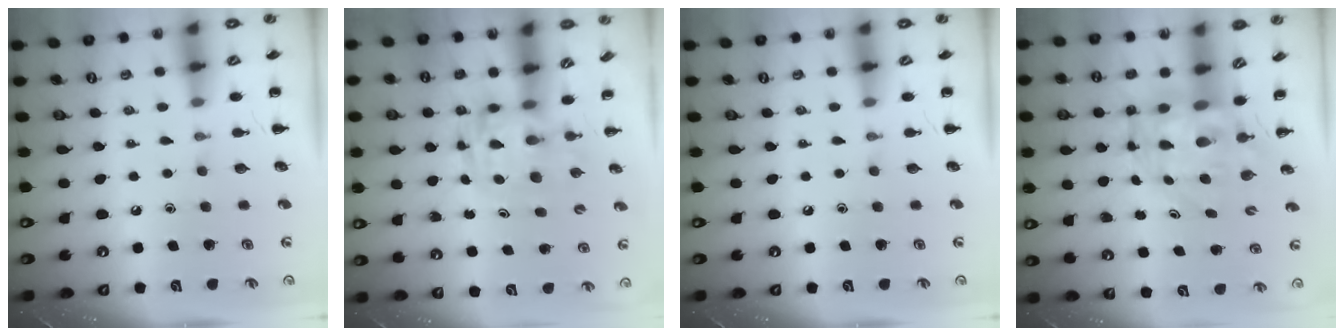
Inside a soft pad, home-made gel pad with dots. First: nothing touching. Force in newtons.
{"total": 2.8, "press": 2.8, "slide": 0.5}
{"total": 0.0}
{"total": 7.3, "press": 7.1, "slide": 1.7}